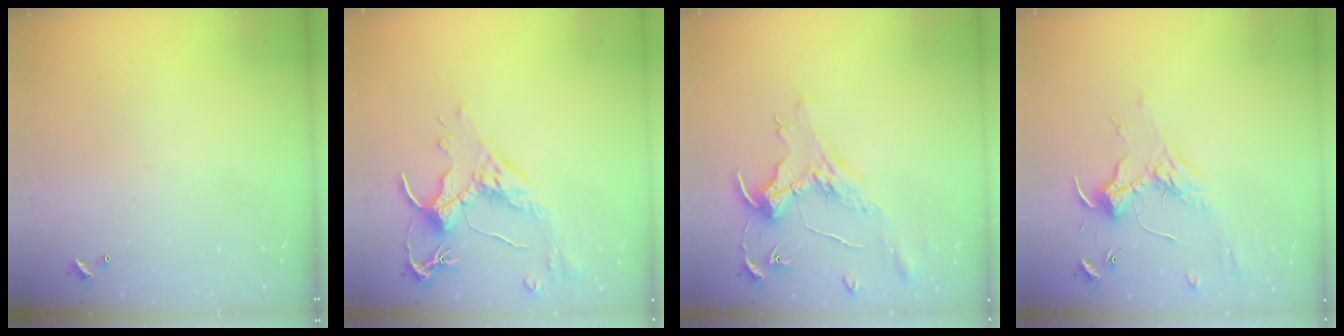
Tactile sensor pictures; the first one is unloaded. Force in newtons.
{"total": 2.5, "press": 2.1, "slide": 1.4}
{"total": 1.6, "press": 1.4, "slide": 0.7}
{"total": 1.7, "press": 1.5, "slide": 0.8}